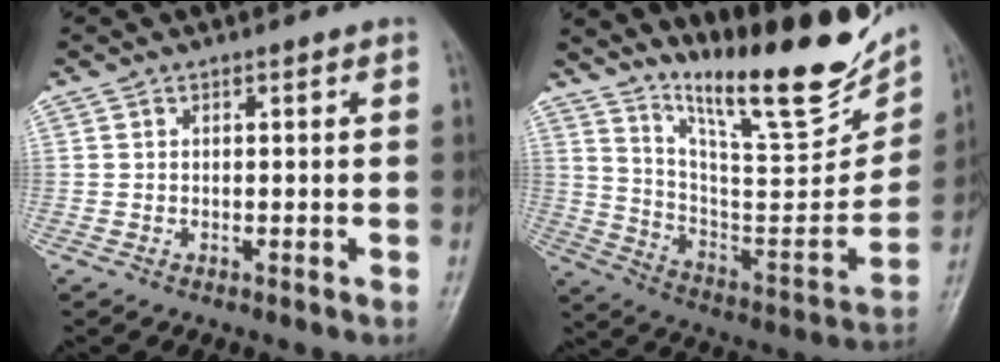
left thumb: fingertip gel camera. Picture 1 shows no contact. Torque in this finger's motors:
{"motor_torque": [1.35, 0.69, 1.37, -1.40, 0.28]}